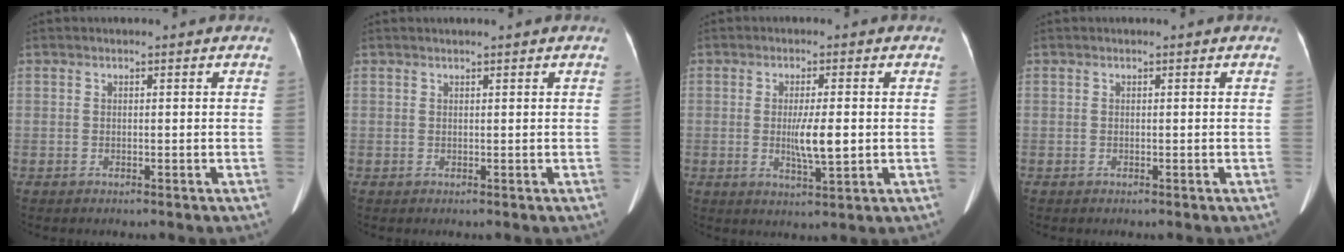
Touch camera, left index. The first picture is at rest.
{"total": 0.7, "force": [0.6, -0.1, 0.5], "torque": [-0.008, 0.010, 0.014]}
{"total": 5.1, "force": [-0.6, 0.6, 5.1], "torque": [-0.095, -0.012, -0.007]}
{"total": 0.0}